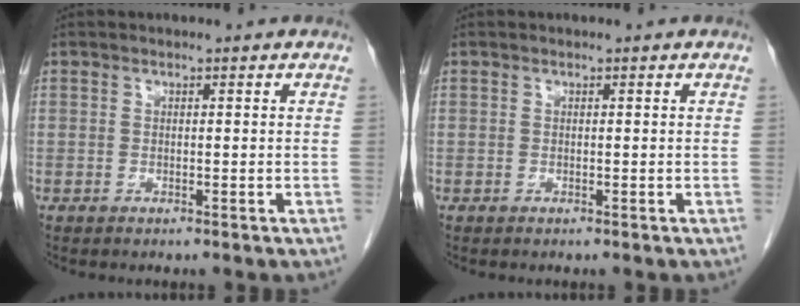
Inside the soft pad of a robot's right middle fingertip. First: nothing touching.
{"total": 0.0}